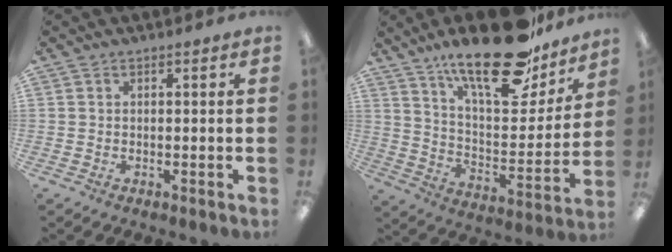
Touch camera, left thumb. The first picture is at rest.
{"total": 24.2, "force": [17.7, 8.5, 14.2], "torque": [-0.212, -0.115, 0.297]}